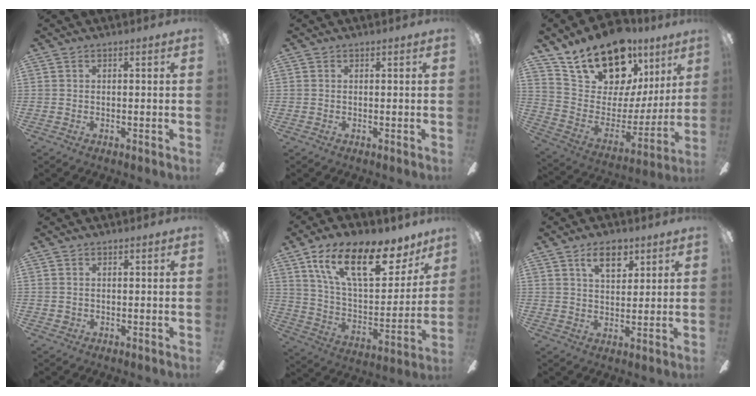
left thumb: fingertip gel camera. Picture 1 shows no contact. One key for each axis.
{"total": 0.0}
{"total": 20.0, "fx": 15.8, "fy": 9.5, "fz": 7.8, "tx": -0.141, "ty": -0.111, "tz": 0.290}
{"total": 0.8, "fx": 0.3, "fy": 0.7, "fz": 0.0, "tx": -0.001, "ty": 0.005, "tz": 0.004}
{"total": 22.3, "fx": 12.4, "fy": 10.1, "fz": 15.6, "tx": -0.250, "ty": -0.055, "tz": 0.211}
{"total": 7.8, "fx": 4.6, "fy": 4.0, "fz": 4.8, "tx": -0.074, "ty": -0.010, "tz": 0.080}